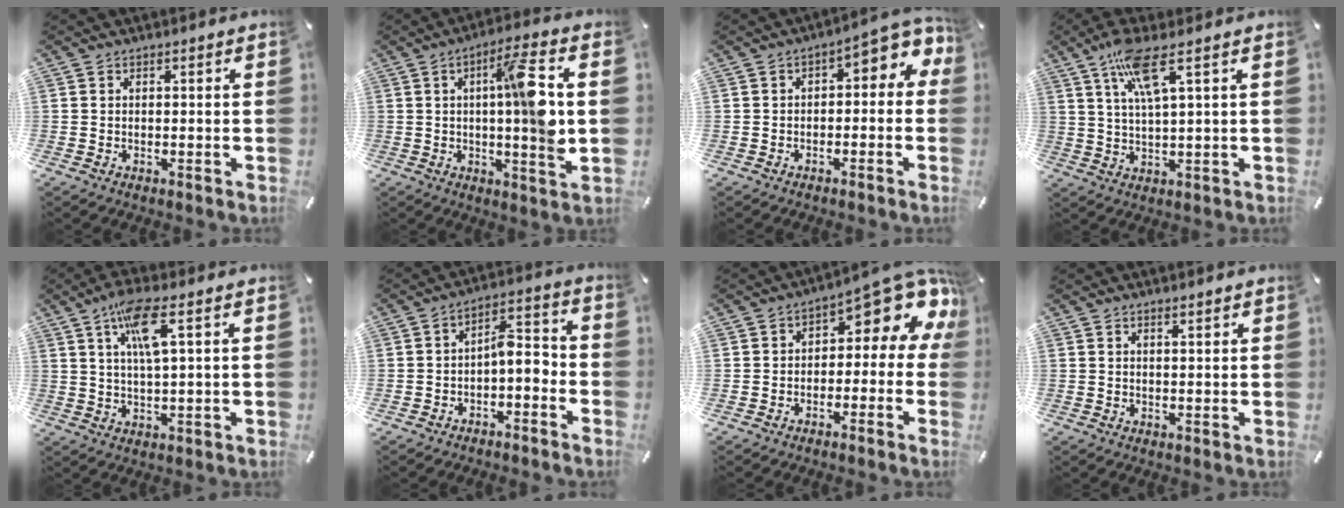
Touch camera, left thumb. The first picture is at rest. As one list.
[{"total": 13.2, "force": [2.1, 1.3, 12.9], "torque": [-0.202, -0.008, 0.026]}, {"total": 5.1, "force": [0.3, 2.9, 4.2], "torque": [-0.059, -0.010, -0.004]}, {"total": 9.1, "force": [4.5, 1.3, 7.8], "torque": [-0.153, 0.002, 0.077]}, {"total": 9.4, "force": [3.9, 1.7, 8.4], "torque": [-0.162, 0.003, 0.062]}, {"total": 6.3, "force": [-2.2, 3.6, 4.8], "torque": [-0.068, 0.016, -0.045]}, {"total": 10.0, "force": [5.0, 4.5, 7.4], "torque": [-0.093, -0.049, 0.082]}, {"total": 1.2, "force": [1.1, -0.1, 0.4], "torque": [-0.008, -0.004, 0.022]}]